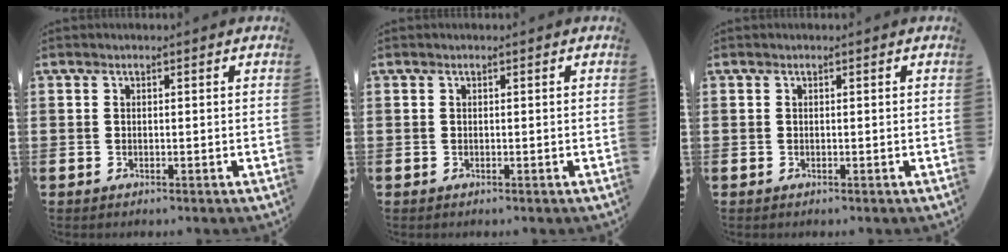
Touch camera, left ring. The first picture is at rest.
{"total": 0.0}
{"total": 0.0}